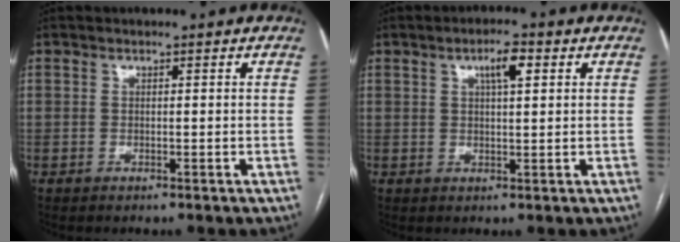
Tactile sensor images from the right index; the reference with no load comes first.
{"total": 4.1, "force": [1.7, 0.9, 3.7], "torque": [-0.066, 0.007, 0.030]}